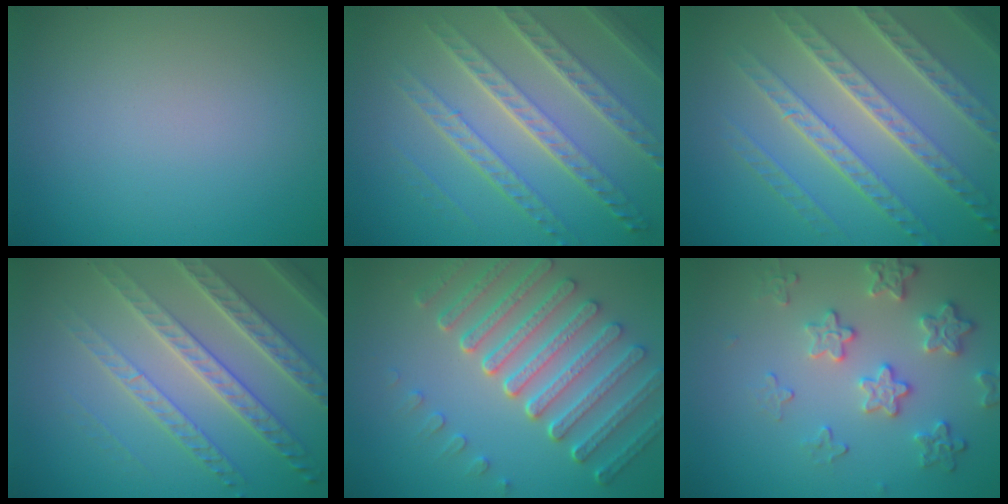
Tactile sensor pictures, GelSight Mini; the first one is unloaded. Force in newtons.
{"total": 7.1, "press": 5.0, "slide": 5.0}
{"total": 7.8, "press": 5.4, "slide": 5.6}
{"total": 7.0, "press": 5.0, "slide": 5.0}
{"total": 7.0, "press": 5.3, "slide": 4.6}
{"total": 3.9, "press": 3.4, "slide": 2.0}